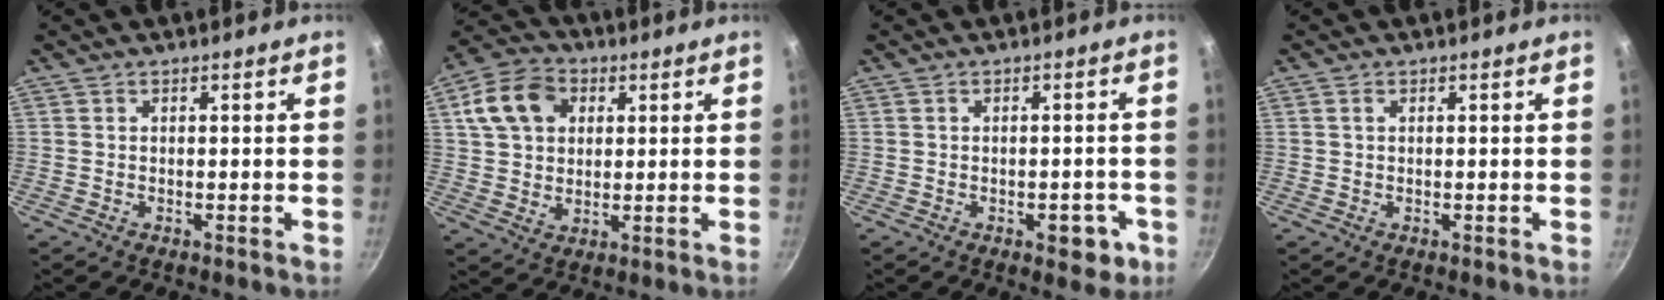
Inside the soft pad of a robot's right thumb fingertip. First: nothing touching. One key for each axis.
{"total": 11.8, "fx": 3.6, "fy": 8.9, "fz": 6.8, "tx": -0.108, "ty": 0.006, "tz": 0.055}
{"total": 5.1, "fx": -2.0, "fy": 2.8, "fz": 3.7, "tx": -0.023, "ty": 0.014, "tz": -0.019}
{"total": 0.8, "fx": 0.3, "fy": 0.4, "fz": 0.6, "tx": -0.010, "ty": 0.002, "tz": 0.005}